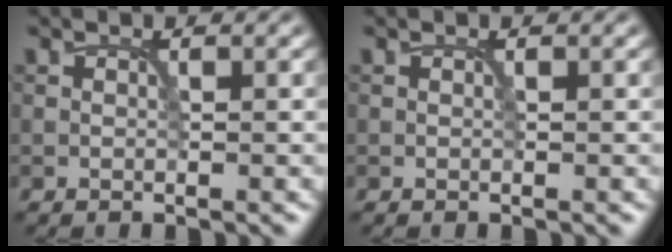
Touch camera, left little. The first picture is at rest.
{"total": 0.0}